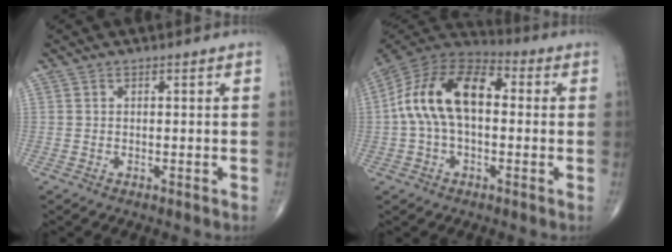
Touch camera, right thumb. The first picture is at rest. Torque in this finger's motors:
{"motor_torque": [0.32, 0.32, 0.80, -0.27, 0.23]}